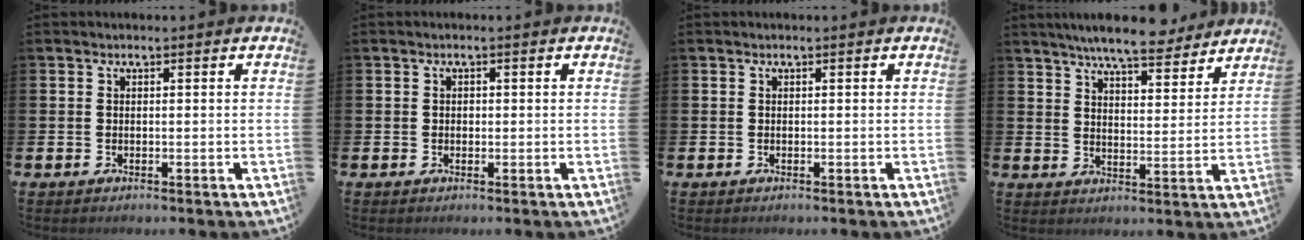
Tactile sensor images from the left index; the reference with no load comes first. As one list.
[{"total": 0.6, "force": [0.0, 0.6, 0.2], "torque": [-0.005, 0.004, -0.002]}, {"total": 0.0}, {"total": 7.7, "force": [7.2, 1.0, 2.5], "torque": [-0.051, -0.038, 0.126]}]